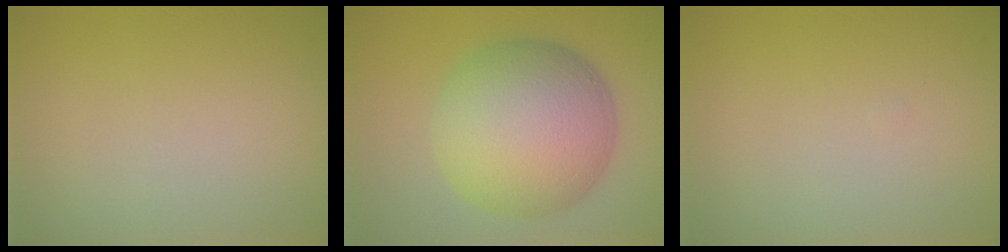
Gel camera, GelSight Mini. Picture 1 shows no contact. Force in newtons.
{"total": 11.1, "press": 11.1, "slide": 0.3}
{"total": 0.0}